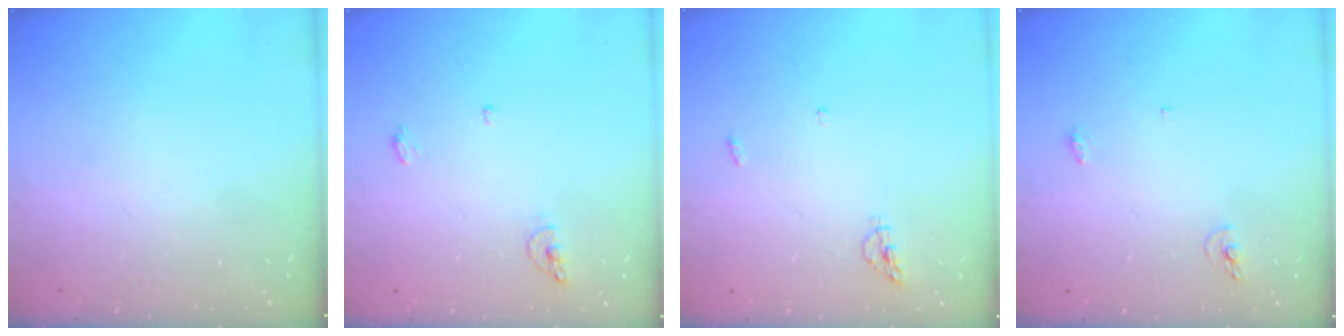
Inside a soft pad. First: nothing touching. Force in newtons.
{"total": 6.4, "press": 6.3, "slide": 1.5}
{"total": 4.6, "press": 4.5, "slide": 1.0}
{"total": 4.5, "press": 4.2, "slide": 1.5}